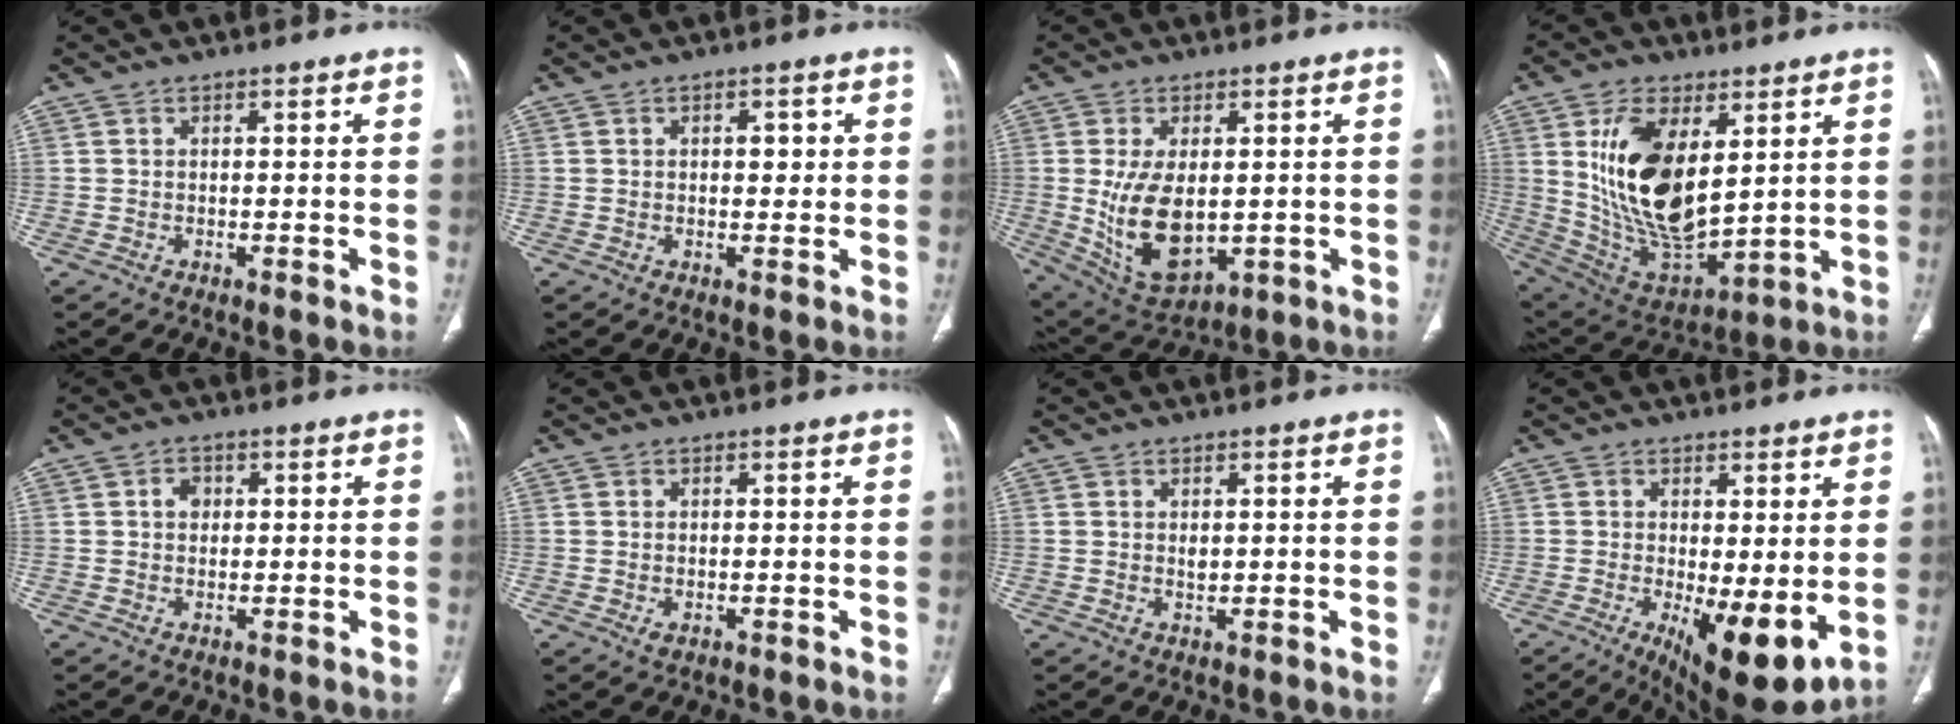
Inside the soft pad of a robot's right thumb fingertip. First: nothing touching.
{"total": 3.0, "force": [0.6, 1.7, 2.4], "torque": [-0.022, 0.000, 0.008]}
{"total": 13.2, "force": [-0.4, 7.4, 11.0], "torque": [-0.189, -0.012, 0.020]}
{"total": 20.1, "force": [5.2, 10.3, 16.5], "torque": [-0.291, -0.032, 0.115]}
{"total": 2.3, "force": [0.5, 1.9, 1.2], "torque": [-0.010, 0.005, 0.006]}
{"total": 1.1, "force": [-0.3, 0.6, 0.8], "torque": [-0.018, -0.001, 0.000]}
{"total": 1.2, "force": [0.3, 0.7, 0.9], "torque": [-0.014, -0.003, 0.009]}
{"total": 11.2, "force": [-1.7, 3.6, 10.5], "torque": [-0.156, -0.030, -0.014]}